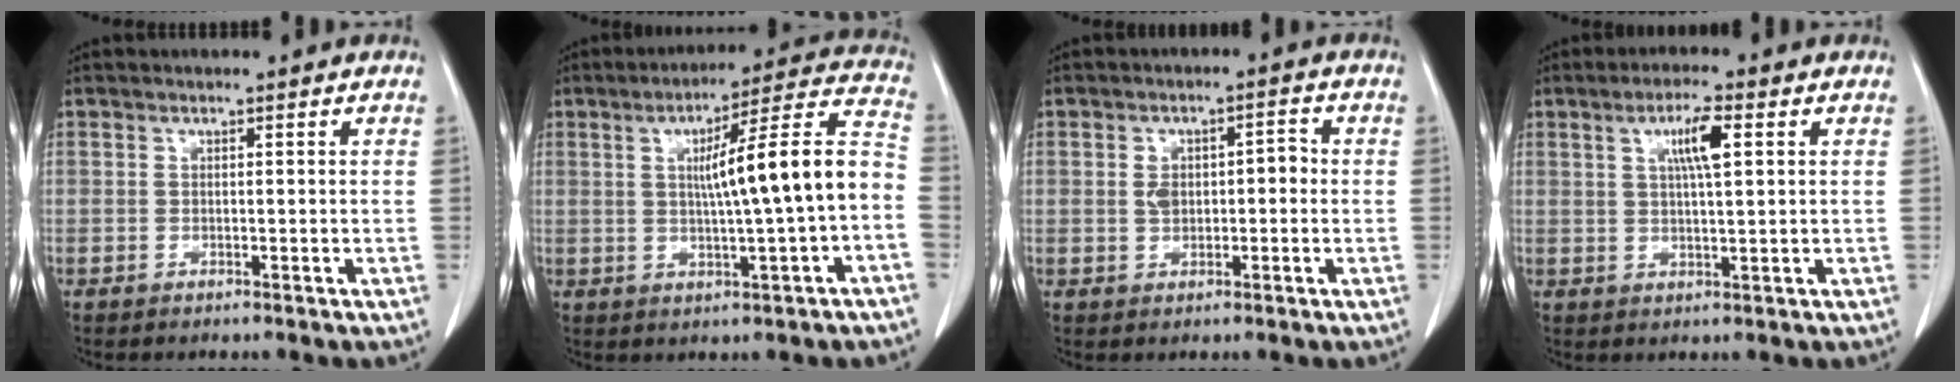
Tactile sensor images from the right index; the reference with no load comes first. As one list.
[{"total": 13.9, "force": [-0.6, 0.2, 13.9], "torque": [-0.196, 0.029, -0.010]}, {"total": 4.6, "force": [0.0, 2.7, 3.7], "torque": [-0.065, 0.024, 0.006]}, {"total": 5.4, "force": [1.9, 0.5, 5.0], "torque": [-0.091, 0.002, 0.033]}]